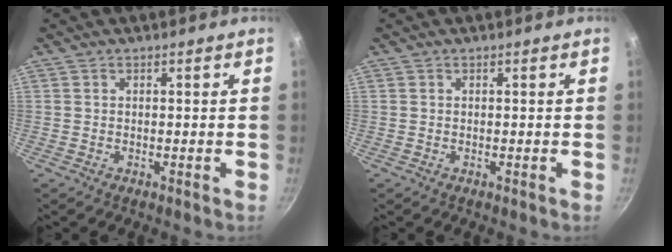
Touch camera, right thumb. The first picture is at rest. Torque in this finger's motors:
{"motor_torque": [-0.38, 0.05, -0.07, 0.23, -0.01]}